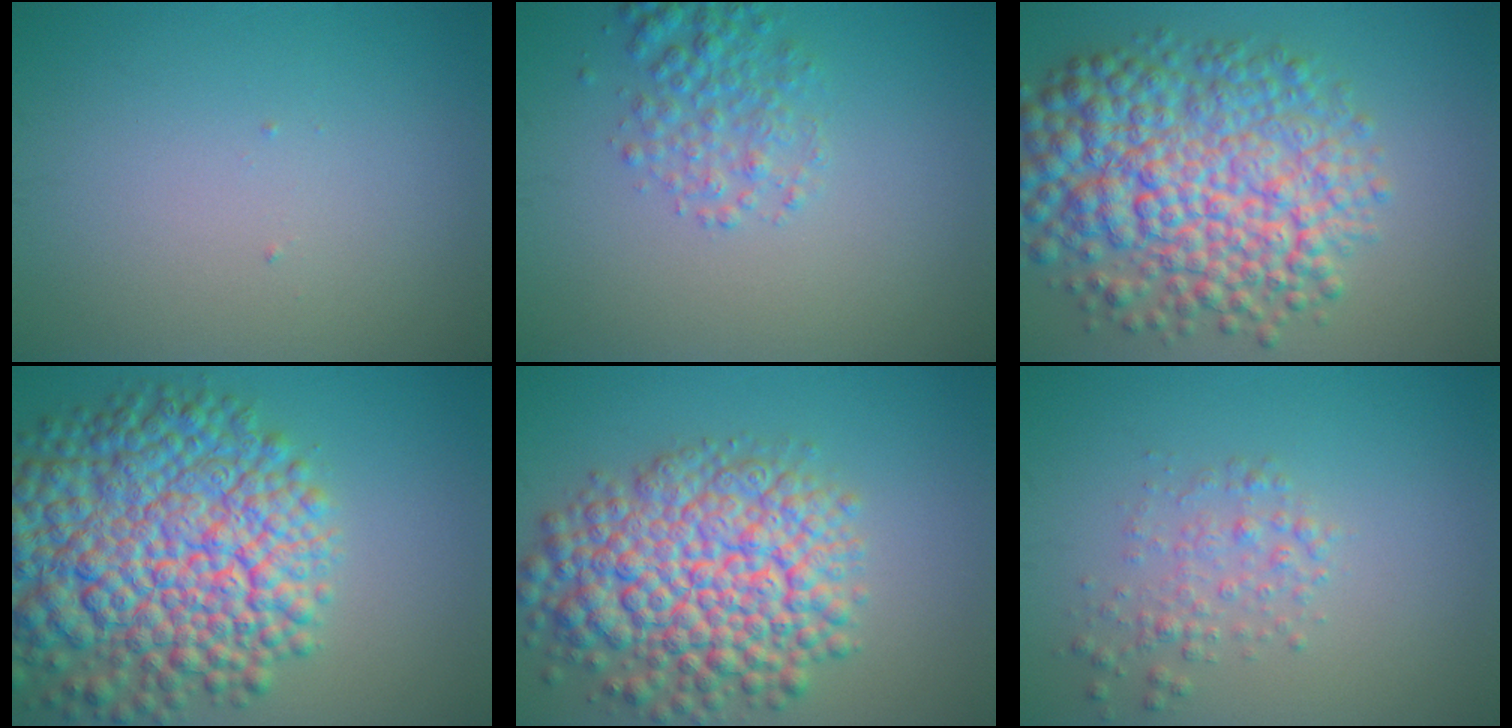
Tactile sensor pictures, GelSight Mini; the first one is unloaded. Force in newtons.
{"total": 2.9, "press": 2.9, "slide": 0.2}
{"total": 10.7, "press": 10.7, "slide": 0.2}
{"total": 13.7, "press": 13.7, "slide": 0.6}
{"total": 10.2, "press": 10.2, "slide": 0.4}
{"total": 2.1, "press": 2.1, "slide": 0.1}